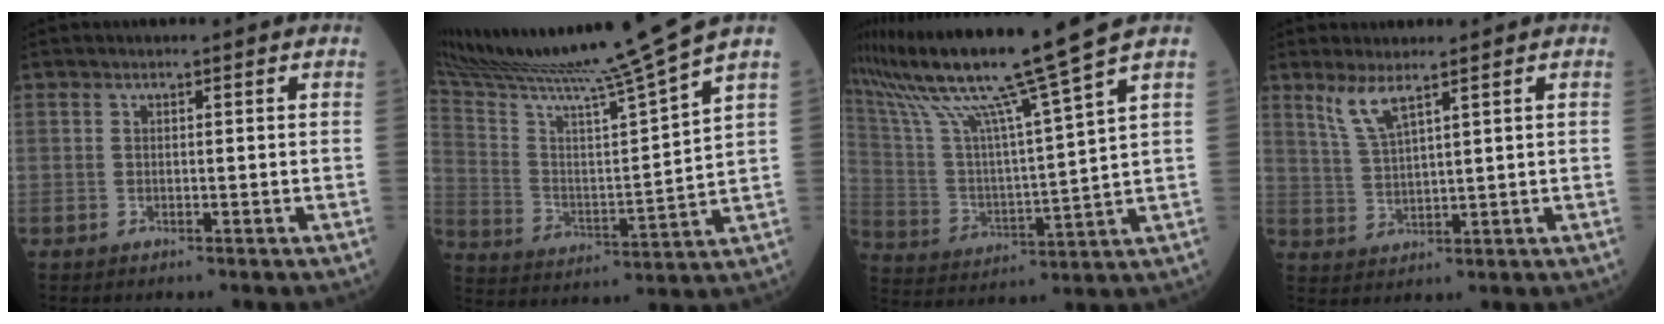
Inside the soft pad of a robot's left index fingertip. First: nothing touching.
{"total": 19.4, "force": [16.6, -3.9, 9.1], "torque": [-0.169, -0.048, 0.275]}
{"total": 18.0, "force": [14.0, -3.1, 10.9], "torque": [-0.198, -0.018, 0.249]}
{"total": 4.2, "force": [3.1, 0.1, 2.9], "torque": [-0.070, -0.003, 0.069]}